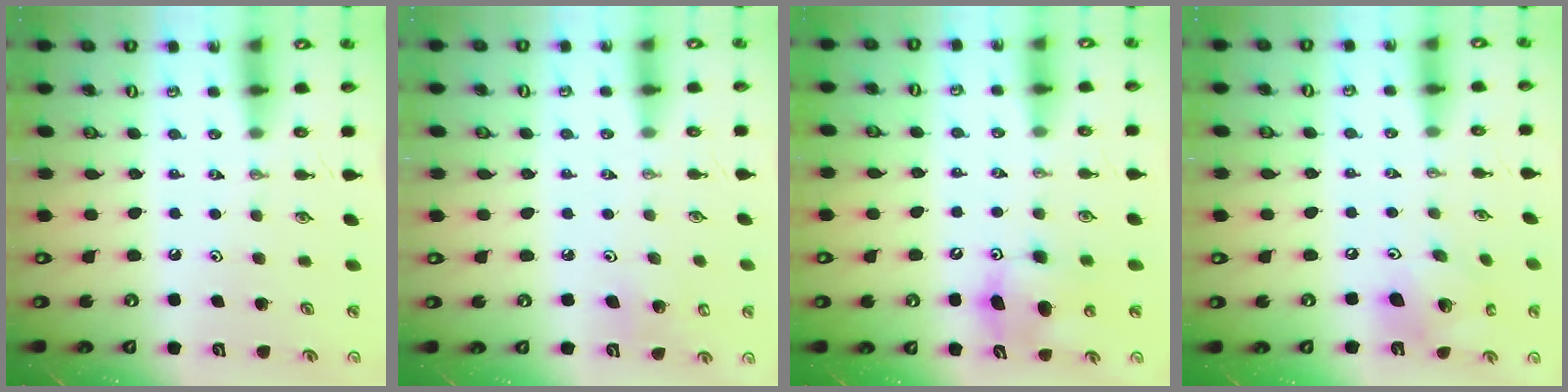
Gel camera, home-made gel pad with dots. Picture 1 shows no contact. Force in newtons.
{"total": 6.5, "press": 6.2, "slide": 1.9}
{"total": 10.9, "press": 10.8, "slide": 1.5}
{"total": 13.5, "press": 13.3, "slide": 2.4}